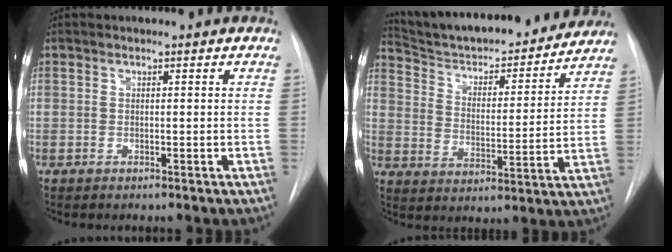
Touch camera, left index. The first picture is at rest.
{"total": 22.0, "force": [20.3, 4.1, 7.3], "torque": [-0.109, -0.007, 0.292]}